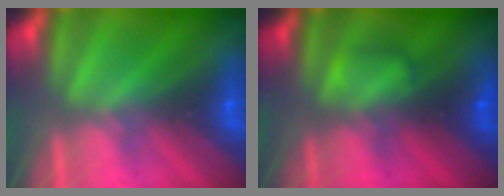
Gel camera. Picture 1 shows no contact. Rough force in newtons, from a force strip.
{"total": 1.8}